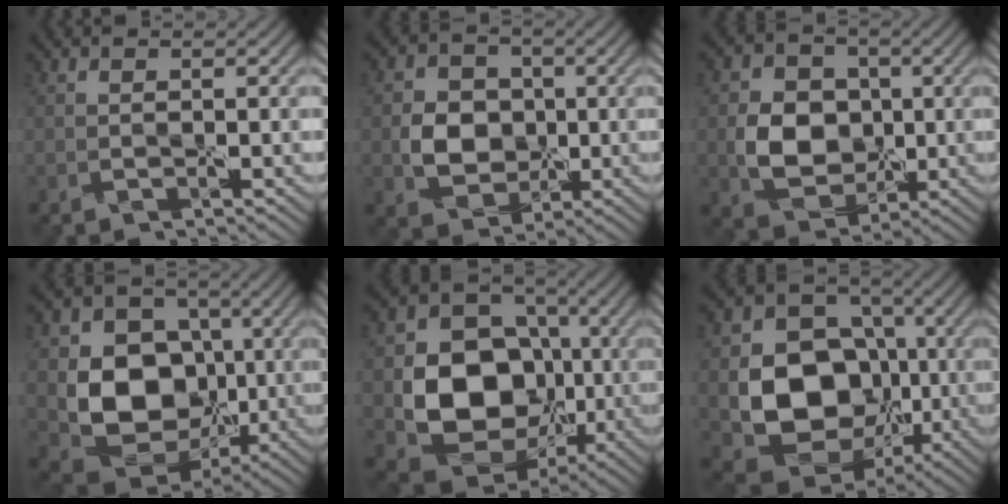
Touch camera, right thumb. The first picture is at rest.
{"total": 4.6, "force": [0.0, 4.2, 1.9], "torque": [-0.039, 0.007, -0.014]}
{"total": 6.1, "force": [0.1, 5.3, 3.0], "torque": [-0.066, 0.004, -0.010]}
{"total": 10.0, "force": [0.0, 8.5, 5.2], "torque": [-0.099, -0.011, -0.008]}
{"total": 11.9, "force": [-1.3, 9.9, 6.4], "torque": [-0.106, -0.013, -0.032]}
{"total": 11.8, "force": [-1.4, 9.8, 6.4], "torque": [-0.109, -0.013, -0.031]}